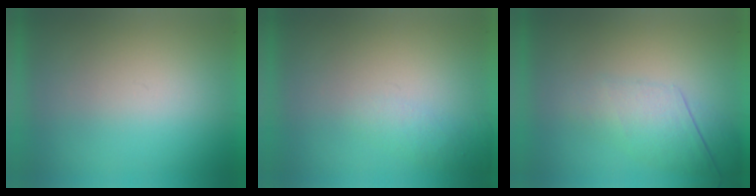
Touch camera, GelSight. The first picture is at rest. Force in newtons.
{"total": 1.2}
{"total": 2.3}